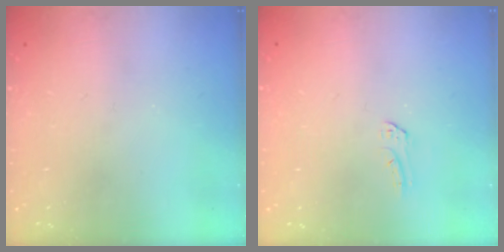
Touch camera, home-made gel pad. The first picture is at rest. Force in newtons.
{"total": 3.2, "press": 3.2, "slide": 0.4}